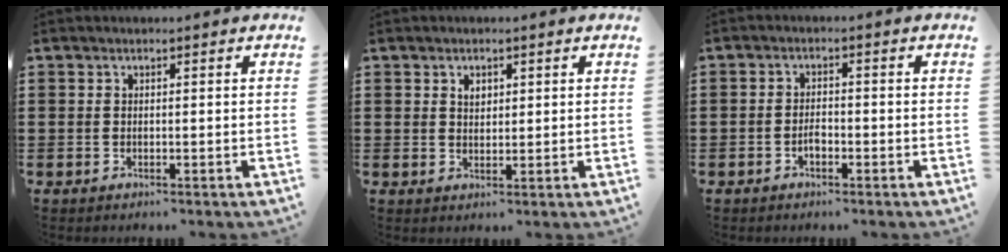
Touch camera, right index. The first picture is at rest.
{"total": 1.8, "force": [0.8, 1.1, 1.0], "torque": [-0.024, 0.004, 0.015]}
{"total": 1.9, "force": [-1.0, 0.9, 1.4], "torque": [-0.028, 0.003, -0.020]}